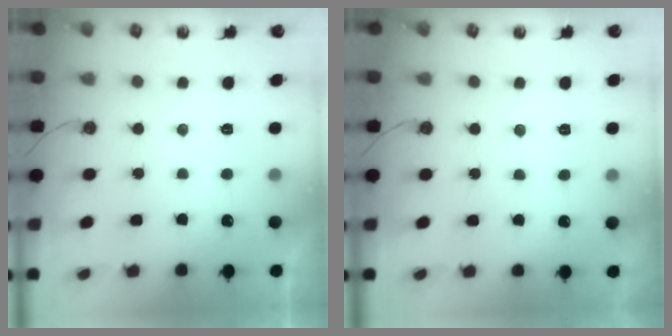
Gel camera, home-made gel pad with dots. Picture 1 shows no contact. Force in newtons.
{"total": 4.9, "press": 4.9, "slide": 0.3}